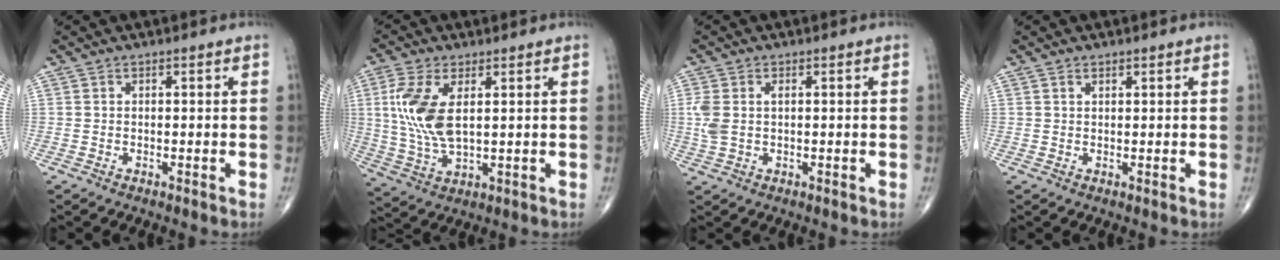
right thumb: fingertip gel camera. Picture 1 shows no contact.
{"total": 10.8, "force": [2.3, 5.0, 9.3], "torque": [-0.213, -0.013, 0.052]}
{"total": 4.4, "force": [0.5, 2.6, 3.5], "torque": [-0.107, 0.014, 0.013]}
{"total": 0.8, "force": [0.6, 0.4, 0.4], "torque": [-0.005, -0.004, 0.009]}